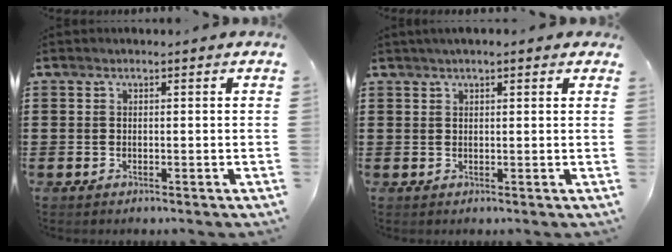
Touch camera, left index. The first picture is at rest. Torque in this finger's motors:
{"motor_torque": [2.14, 0.00, 0.73, 0.10]}